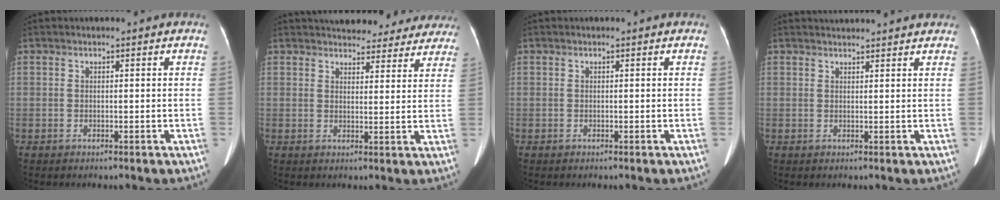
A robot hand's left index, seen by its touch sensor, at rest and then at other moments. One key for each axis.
{"total": 18.6, "fx": 16.9, "fy": 6.1, "fz": 4.8, "tx": -0.052, "ty": 0.010, "tz": 0.195}
{"total": 0.0}
{"total": 5.2, "fx": 5.1, "fy": 0.1, "fz": 1.1, "tx": -0.016, "ty": 0.029, "tz": 0.059}